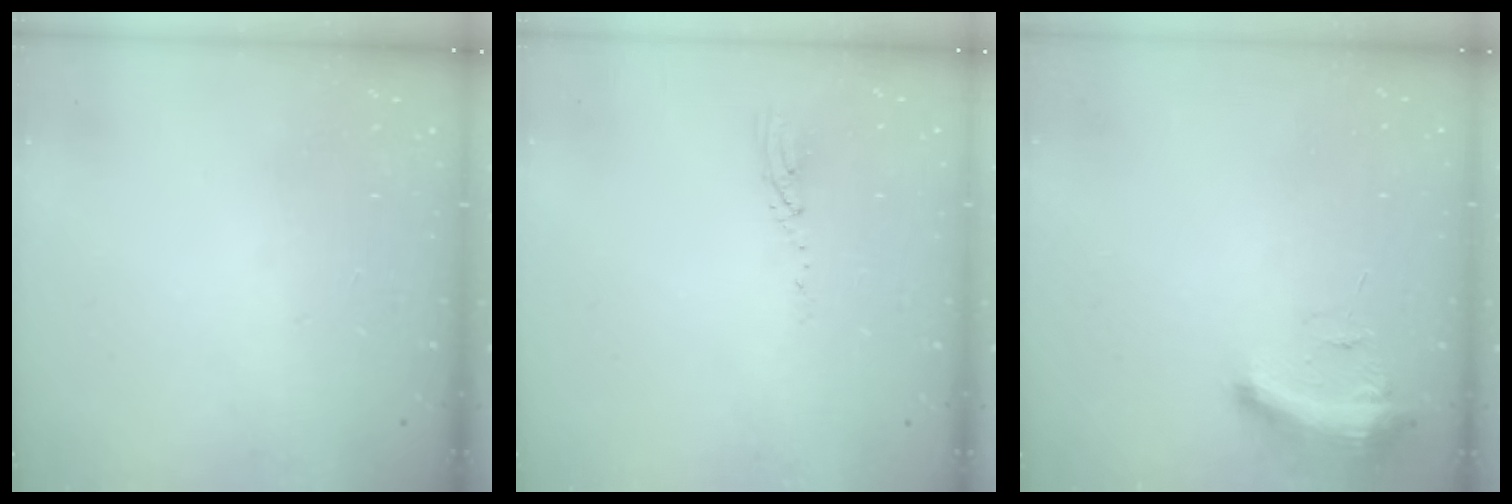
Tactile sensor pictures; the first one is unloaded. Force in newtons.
{"total": 3.5, "press": 3.5, "slide": 0.3}
{"total": 9.3, "press": 9.2, "slide": 0.9}